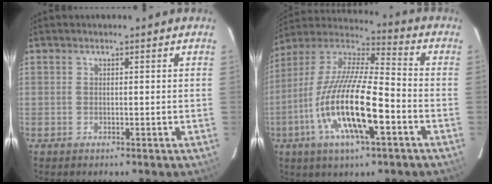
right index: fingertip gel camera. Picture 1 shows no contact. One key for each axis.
{"total": 20.0, "fx": -7.1, "fy": 5.2, "fz": 18.0, "tx": -0.350, "ty": -0.024, "tz": -0.139}